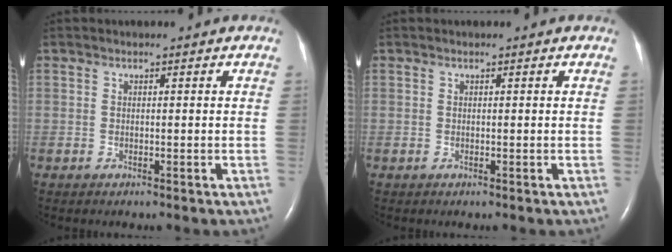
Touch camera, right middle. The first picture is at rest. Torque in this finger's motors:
{"motor_torque": [-0.07, 0.04, -0.01, 0.01]}